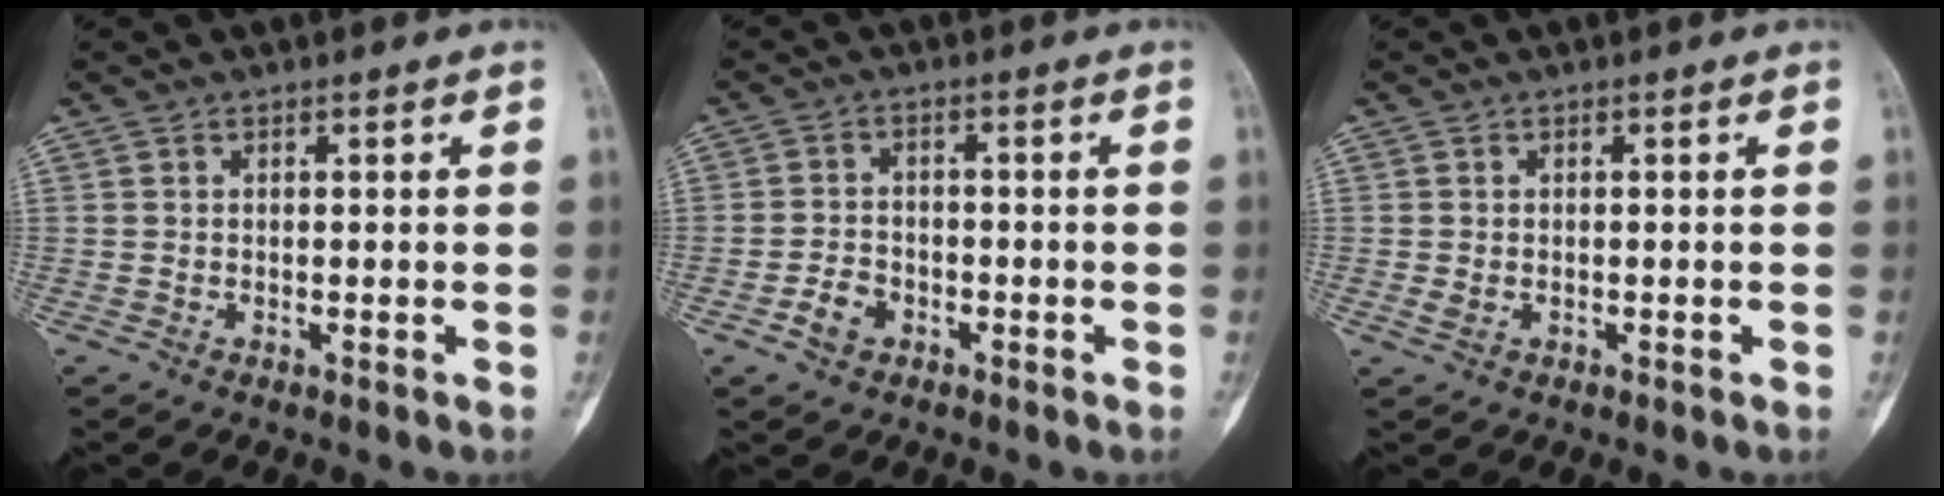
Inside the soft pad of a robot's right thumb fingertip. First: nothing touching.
{"total": 4.1, "force": [-2.0, 3.0, 1.9], "torque": [-0.024, 0.018, -0.037]}
{"total": 1.5, "force": [-0.3, 1.0, 1.0], "torque": [-0.020, 0.003, -0.004]}